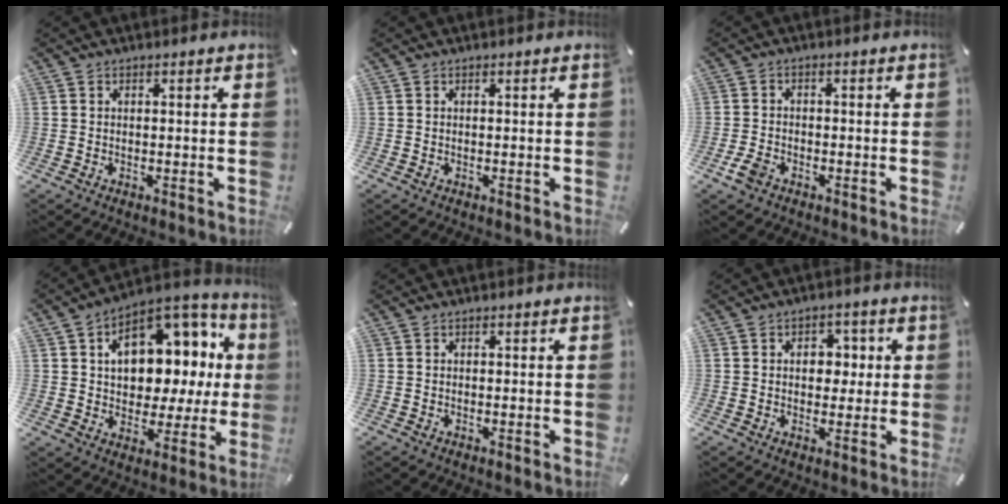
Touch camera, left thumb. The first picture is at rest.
{"total": 0.0}
{"total": 3.6, "force": [-1.9, 2.3, 1.9], "torque": [-0.044, 0.004, -0.037]}
{"total": 13.9, "force": [4.2, 10.4, 8.3], "torque": [-0.109, -0.035, 0.080]}
{"total": 0.0}
{"total": 5.7, "force": [0.5, 4.4, 3.5], "torque": [-0.035, -0.003, -0.002]}